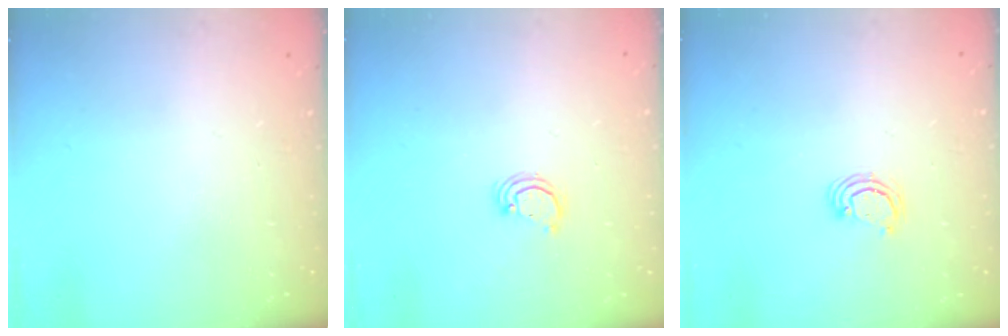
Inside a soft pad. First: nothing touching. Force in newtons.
{"total": 2.8, "press": 2.8, "slide": 0.2}
{"total": 3.1, "press": 3.1, "slide": 0.3}